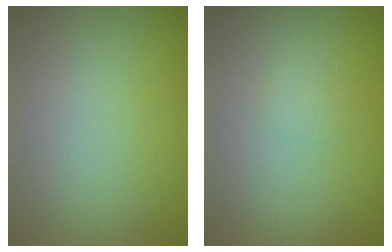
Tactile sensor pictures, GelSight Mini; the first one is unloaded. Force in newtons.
{"total": 1.0, "press": 1.0, "slide": 0.1}